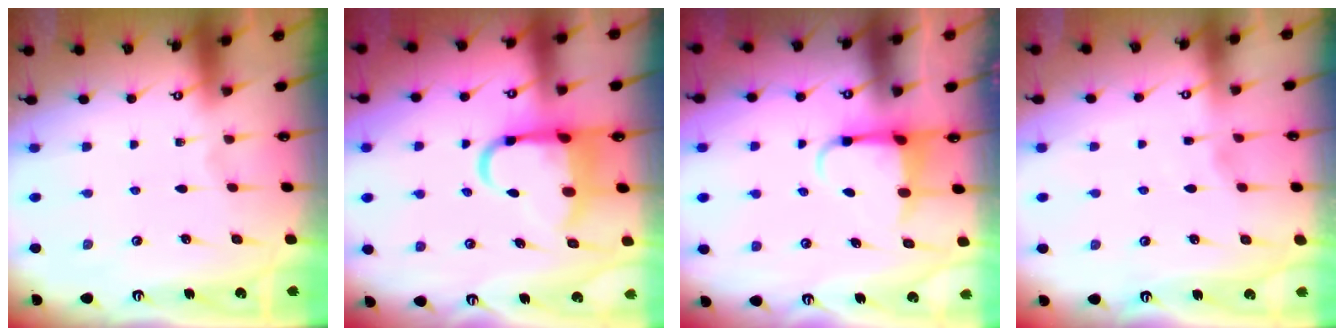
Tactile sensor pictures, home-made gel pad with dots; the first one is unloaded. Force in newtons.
{"total": 10.4, "press": 10.1, "slide": 2.7}
{"total": 3.9, "press": 3.8, "slide": 0.9}
{"total": 1.9, "press": 1.9, "slide": 0.4}